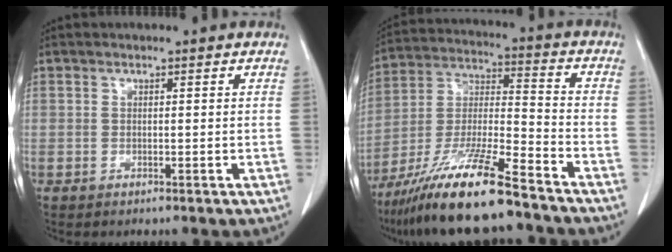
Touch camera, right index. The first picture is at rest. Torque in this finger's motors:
{"motor_torque": [1.03, -0.94, 0.56, 0.20]}